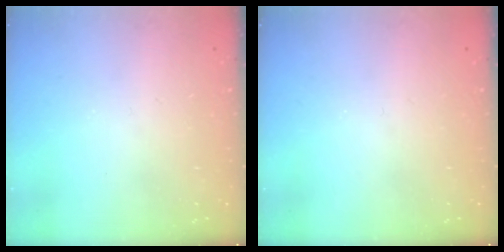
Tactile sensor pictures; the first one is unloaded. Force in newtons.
{"total": 0.0}